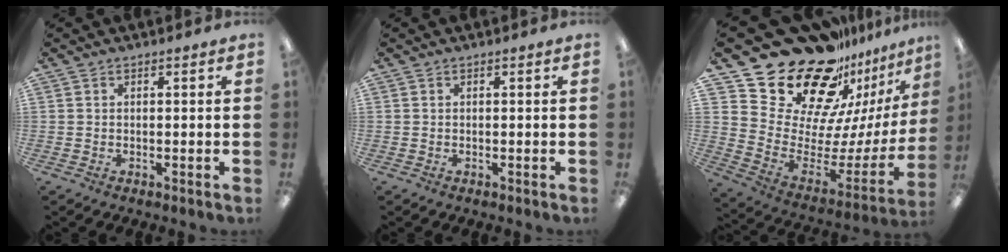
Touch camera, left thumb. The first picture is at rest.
{"total": 0.0}
{"total": 27.6, "force": [20.6, 13.9, 12.0], "torque": [-0.199, -0.166, 0.396]}